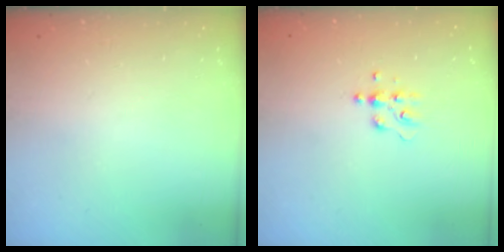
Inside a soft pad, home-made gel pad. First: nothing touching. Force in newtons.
{"total": 5.5, "press": 5.5, "slide": 0.7}